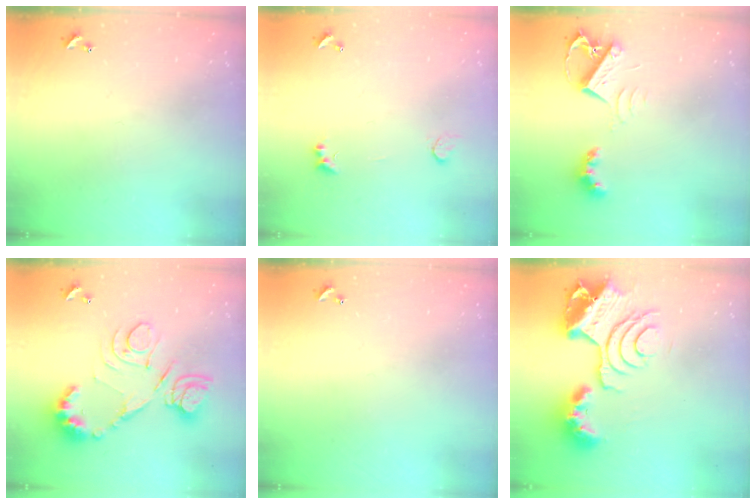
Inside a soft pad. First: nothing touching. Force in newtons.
{"total": 1.4, "press": 1.1, "slide": 0.9}
{"total": 7.5, "press": 7.5, "slide": 0.8}
{"total": 16.2, "press": 16.1, "slide": 1.2}
{"total": 0.0}
{"total": 14.3, "press": 14.2, "slide": 1.1}